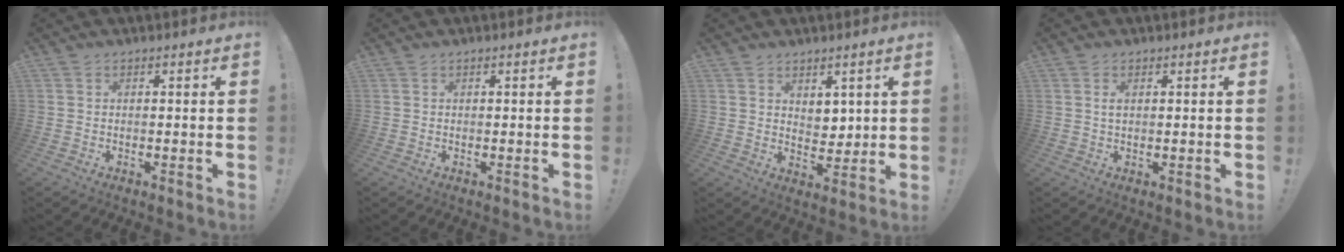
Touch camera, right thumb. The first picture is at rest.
{"total": 0.0}
{"total": 5.5, "force": [3.4, 3.9, 1.9], "torque": [-0.023, -0.029, 0.064]}
{"total": 1.6, "force": [0.6, 0.5, 1.4], "torque": [-0.022, -0.001, 0.008]}